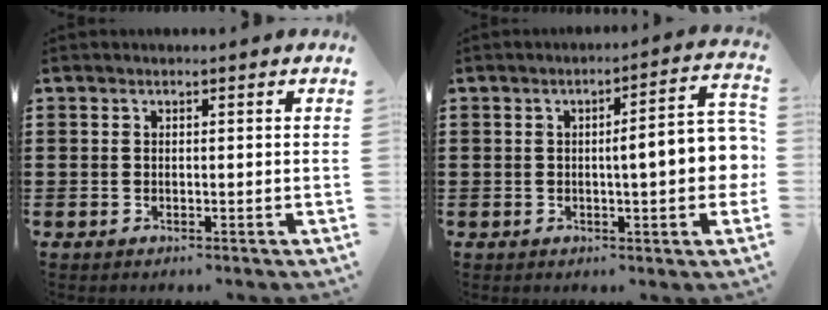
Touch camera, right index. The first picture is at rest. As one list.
[{"total": 8.0, "force": [-0.5, 1.3, 7.9], "torque": [-0.112, -0.010, -0.014]}]